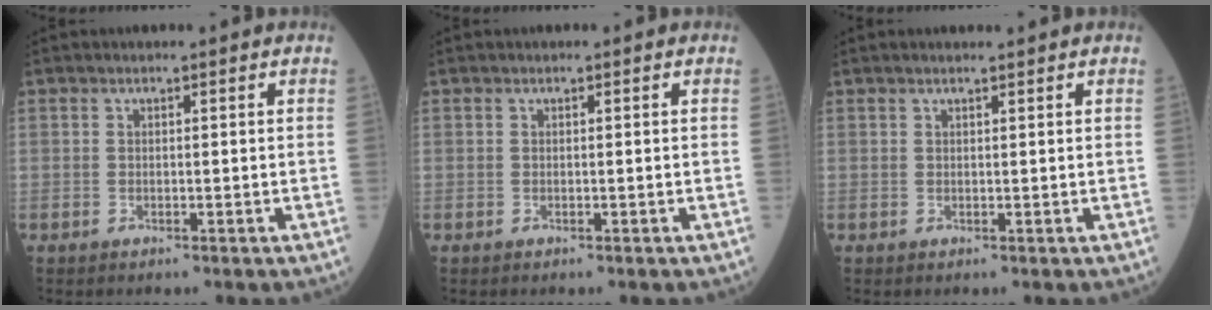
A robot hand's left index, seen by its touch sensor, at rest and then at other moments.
{"total": 0.0}
{"total": 1.2, "force": [1.1, -0.2, 0.4], "torque": [-0.008, 0.003, 0.022]}